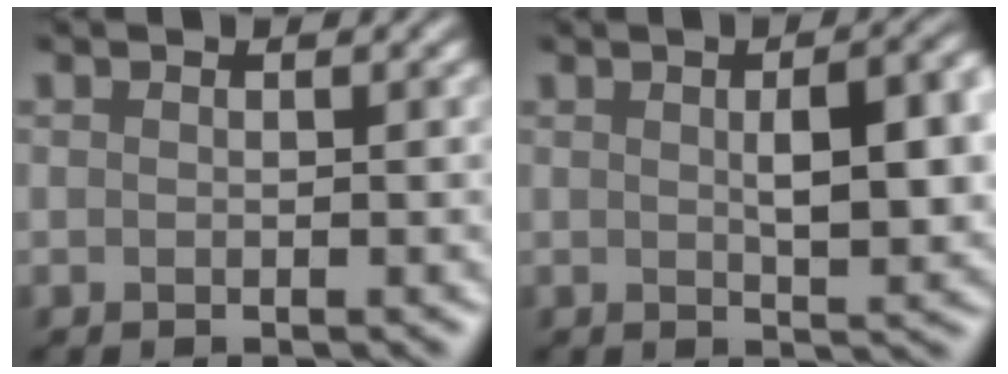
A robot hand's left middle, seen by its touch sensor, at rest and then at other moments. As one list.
[{"total": 5.1, "force": [0.4, 0.7, 5.1], "torque": [-0.072, 0.000, 0.014]}]